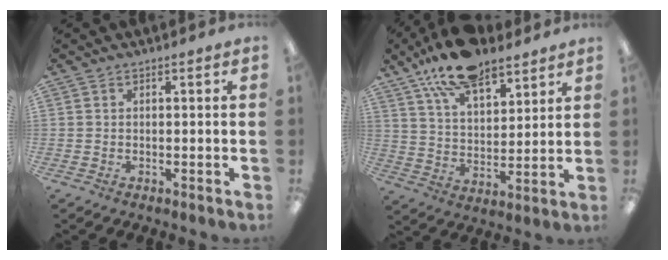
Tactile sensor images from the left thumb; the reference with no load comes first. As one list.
[{"total": 15.3, "force": [11.3, 6.7, 7.7], "torque": [-0.141, -0.054, 0.204]}]